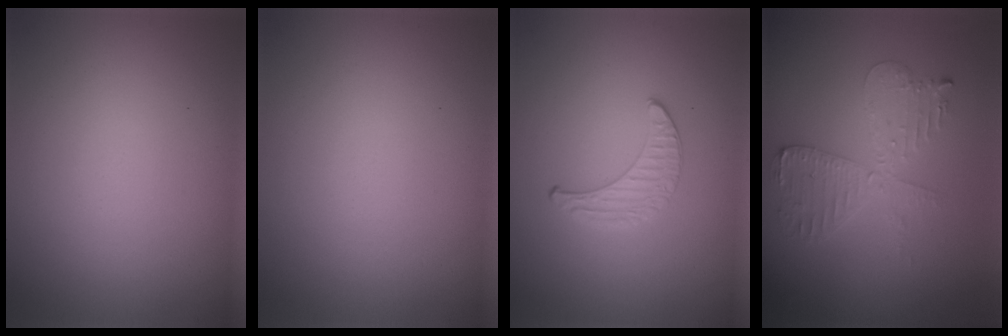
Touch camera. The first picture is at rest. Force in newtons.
{"total": 0.0}
{"total": 1.0, "press": 1.0, "slide": 0.3}
{"total": 4.2, "press": 3.6, "slide": 2.2}